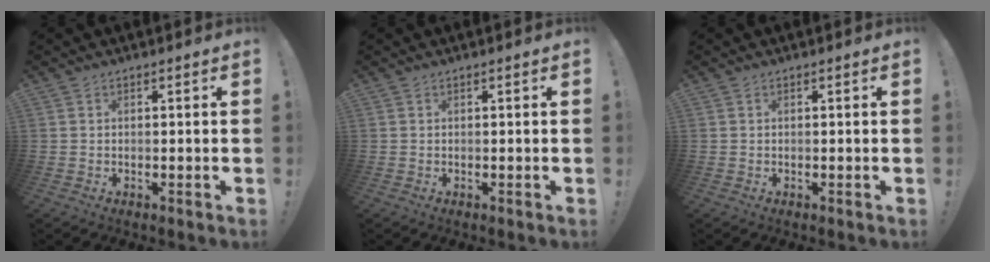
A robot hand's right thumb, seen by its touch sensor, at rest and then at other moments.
{"total": 0.0}
{"total": 0.0}